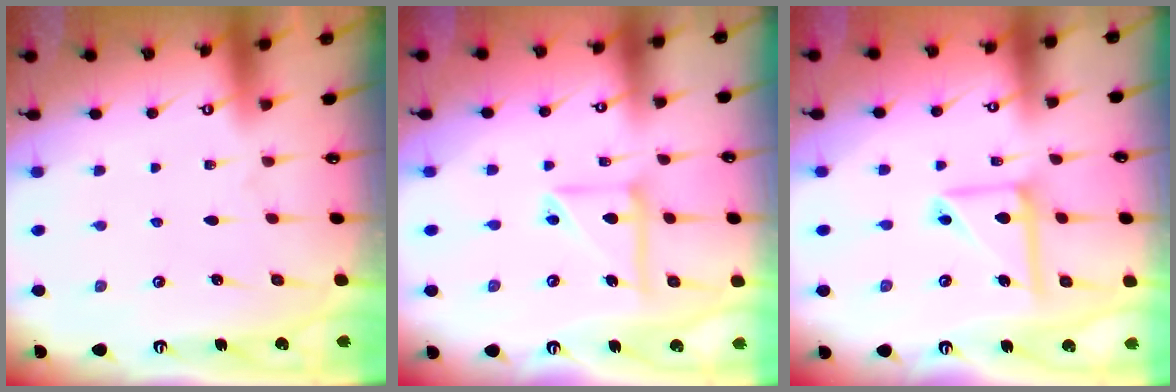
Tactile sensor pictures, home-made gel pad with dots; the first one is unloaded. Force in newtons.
{"total": 12.5, "press": 12.4, "slide": 1.5}
{"total": 11.2, "press": 11.1, "slide": 1.1}